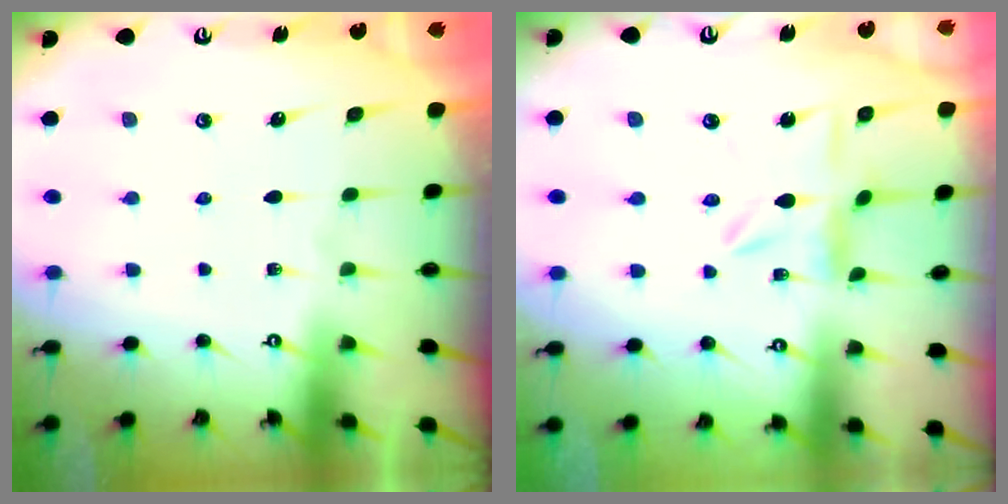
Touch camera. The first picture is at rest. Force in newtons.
{"total": 3.6, "press": 3.6, "slide": 0.2}